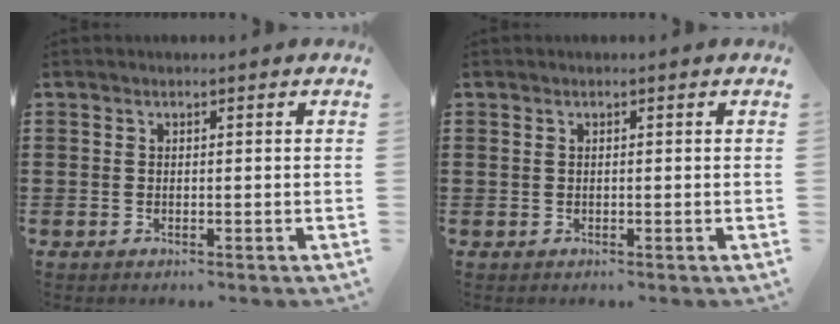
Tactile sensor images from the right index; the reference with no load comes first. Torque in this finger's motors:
{"motor_torque": [0.05, 0.10, 0.05, -0.01]}